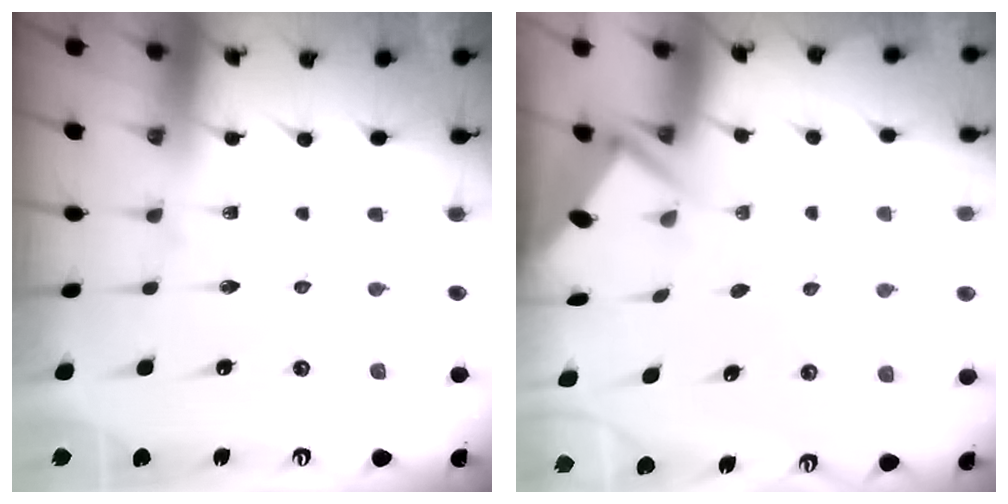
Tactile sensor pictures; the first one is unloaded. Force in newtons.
{"total": 2.9, "press": 2.9, "slide": 0.3}